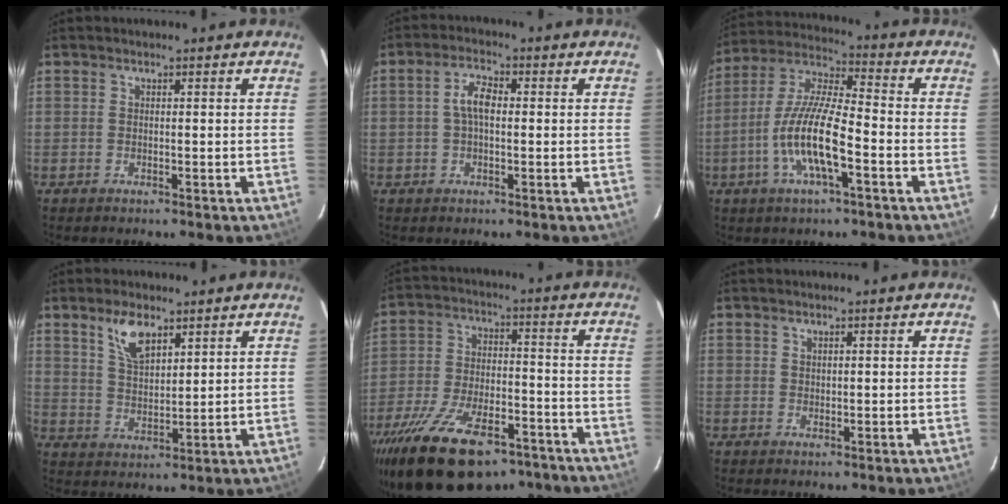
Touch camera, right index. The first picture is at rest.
{"total": 4.2, "force": [0.1, 2.0, 3.7], "torque": [-0.074, 0.012, 0.002]}
{"total": 13.2, "force": [-4.7, 3.0, 12.0], "torque": [-0.246, -0.004, -0.094]}
{"total": 7.1, "force": [4.5, 3.1, 4.6], "torque": [-0.082, 0.006, 0.089]}
{"total": 22.1, "force": [-15.4, 9.7, 12.5], "torque": [-0.247, -0.022, -0.244]}
{"total": 0.9, "force": [0.6, 0.6, 0.2], "torque": [-0.002, 0.002, 0.011]}